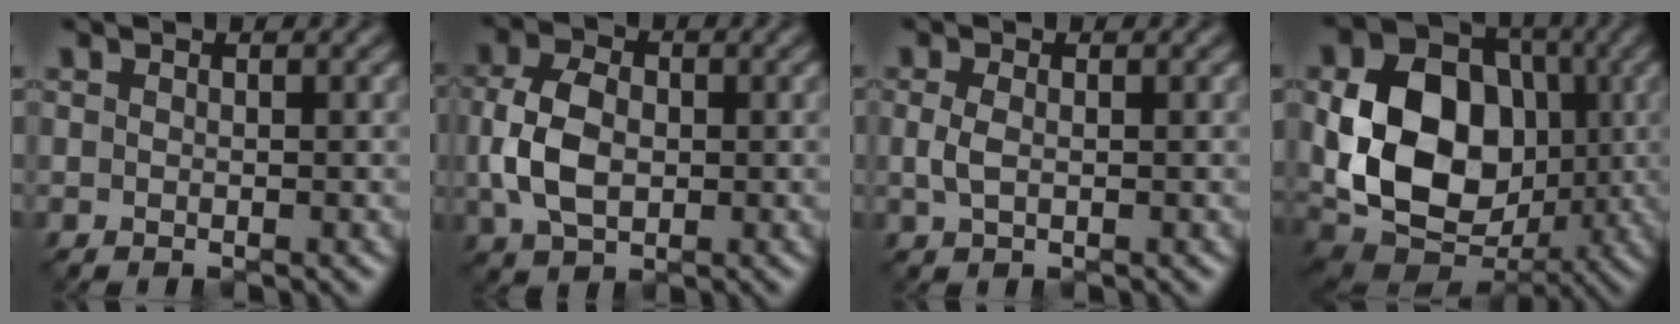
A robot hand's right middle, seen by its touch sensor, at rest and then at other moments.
{"total": 5.1, "force": [-0.4, 3.6, 3.6], "torque": [-0.081, 0.001, -0.009]}
{"total": 1.2, "force": [-0.3, 0.7, 1.0], "torque": [-0.026, -0.002, -0.006]}
{"total": 12.1, "force": [-0.2, 9.4, 7.7], "torque": [-0.141, -0.009, -0.010]}